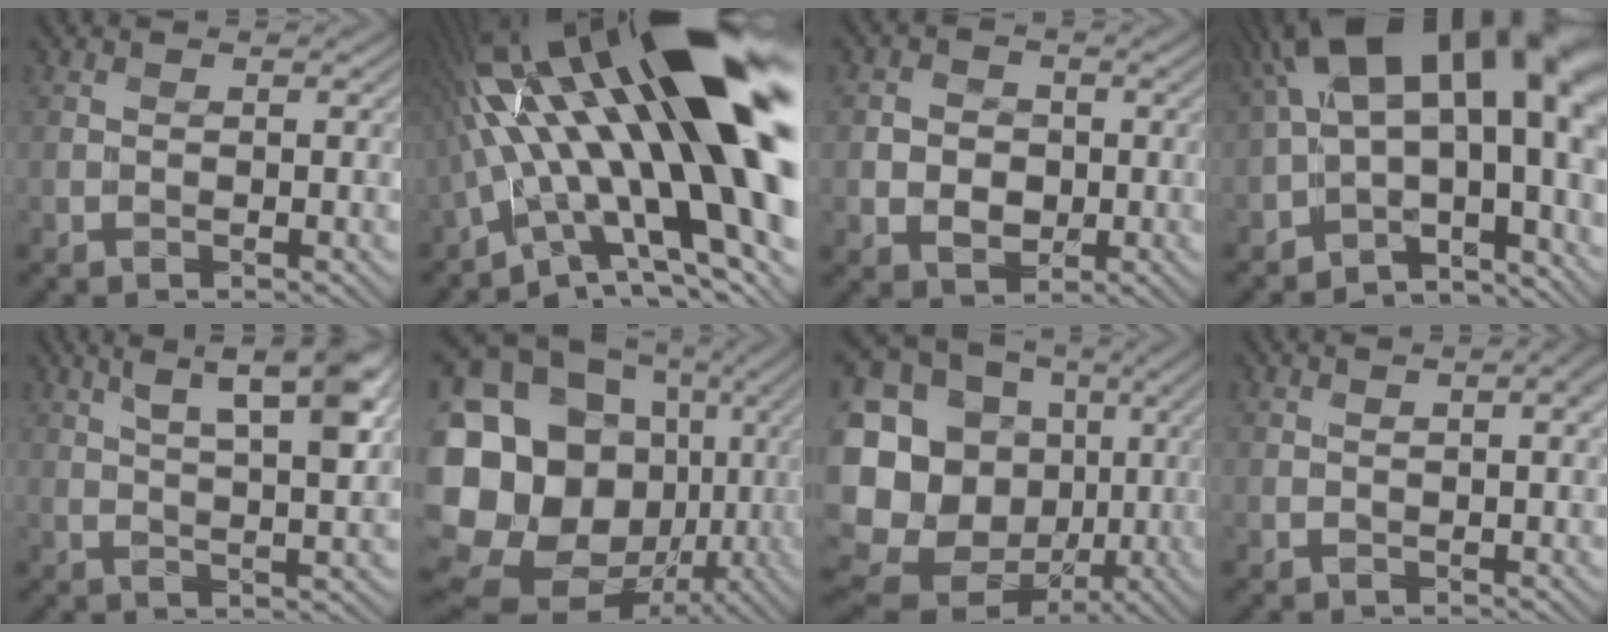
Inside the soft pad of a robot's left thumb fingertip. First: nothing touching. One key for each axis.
{"total": 21.0, "fx": 4.0, "fy": 6.3, "fz": 19.6, "tx": -0.317, "ty": 0.024, "tz": 0.065}
{"total": 3.0, "fx": 0.0, "fy": 2.9, "fz": 0.9, "tx": -0.017, "ty": -0.005, "tz": -0.007}
{"total": 16.7, "fx": 1.2, "fy": 6.8, "fz": 15.2, "tx": -0.200, "ty": 0.033, "tz": 0.022}
{"total": 8.6, "fx": 4.8, "fy": 1.8, "fz": 6.8, "tx": -0.115, "ty": 0.010, "tz": 0.082}
{"total": 23.1, "fx": -1.4, "fy": 20.9, "fz": 9.6, "tx": -0.250, "ty": 0.001, "tz": -0.026}
{"total": 22.5, "fx": -2.7, "fy": 21.0, "fz": 7.6, "tx": -0.228, "ty": 0.016, "tz": -0.038}
{"total": 2.7, "fx": 0.4, "fy": 0.9, "fz": 2.5, "tx": -0.034, "ty": 0.004, "tz": 0.011}